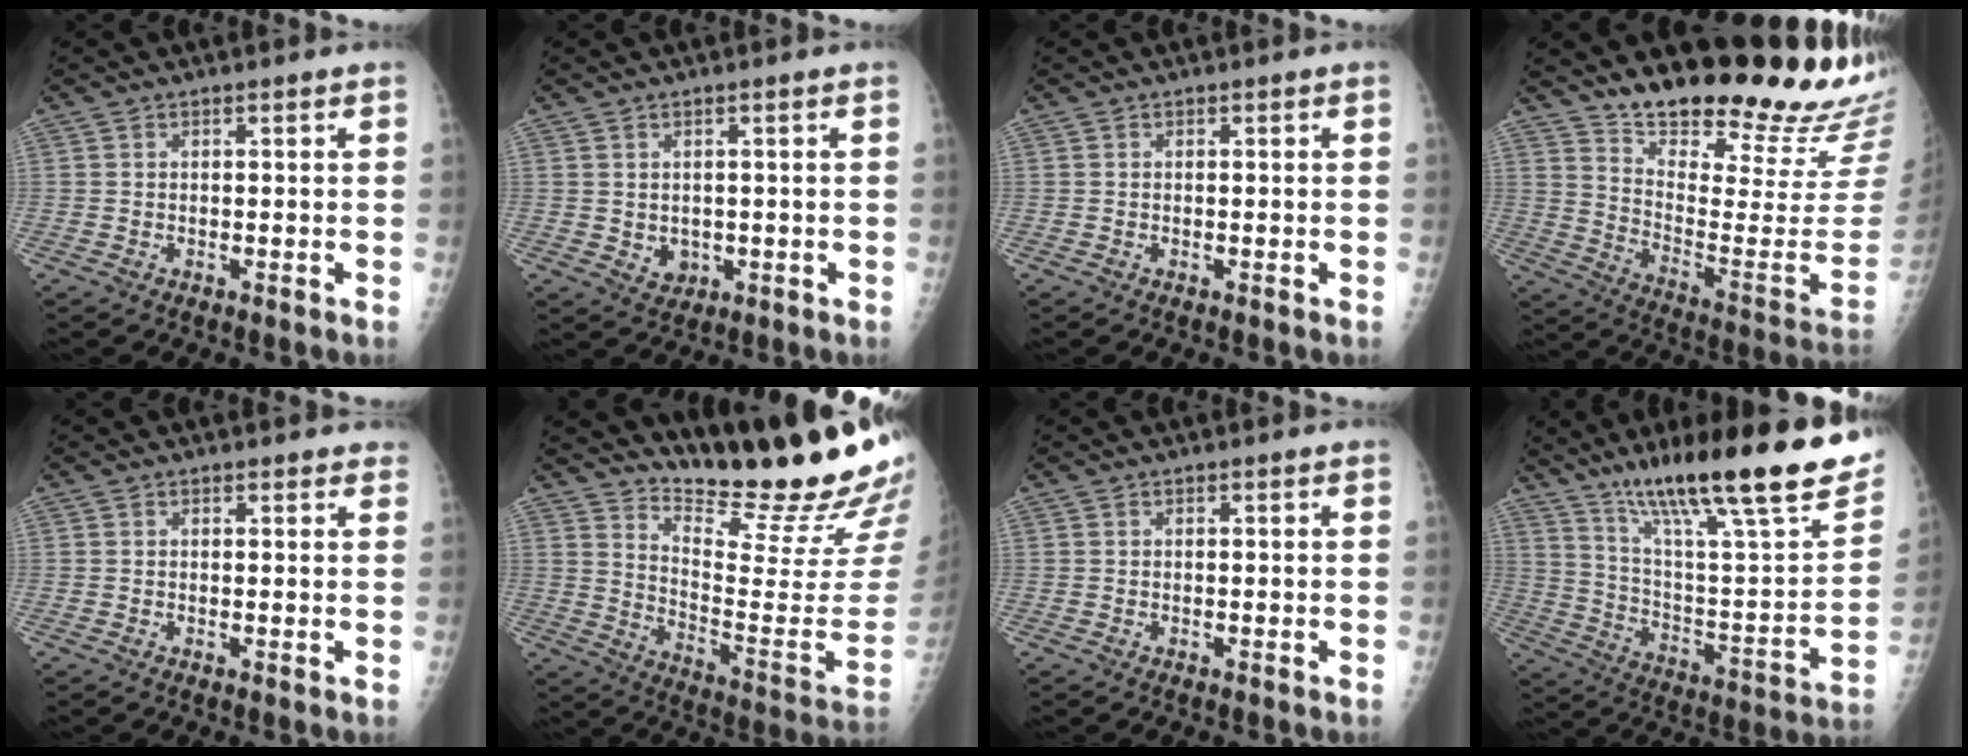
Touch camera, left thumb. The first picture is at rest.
{"total": 2.7, "force": [0.1, 2.2, 1.5], "torque": [-0.014, -0.004, 0.011]}
{"total": 0.0}
{"total": 24.6, "force": [20.3, 5.1, 12.9], "torque": [-0.170, -0.151, 0.289]}
{"total": 2.3, "force": [2.1, 0.8, 0.6], "torque": [0.008, -0.003, 0.015]}
{"total": 22.5, "force": [20.0, 2.3, 10.1], "torque": [-0.125, -0.183, 0.285]}
{"total": 0.0}
{"total": 30.6, "force": [20.1, 5.9, 22.4], "torque": [-0.324, -0.051, 0.318]}